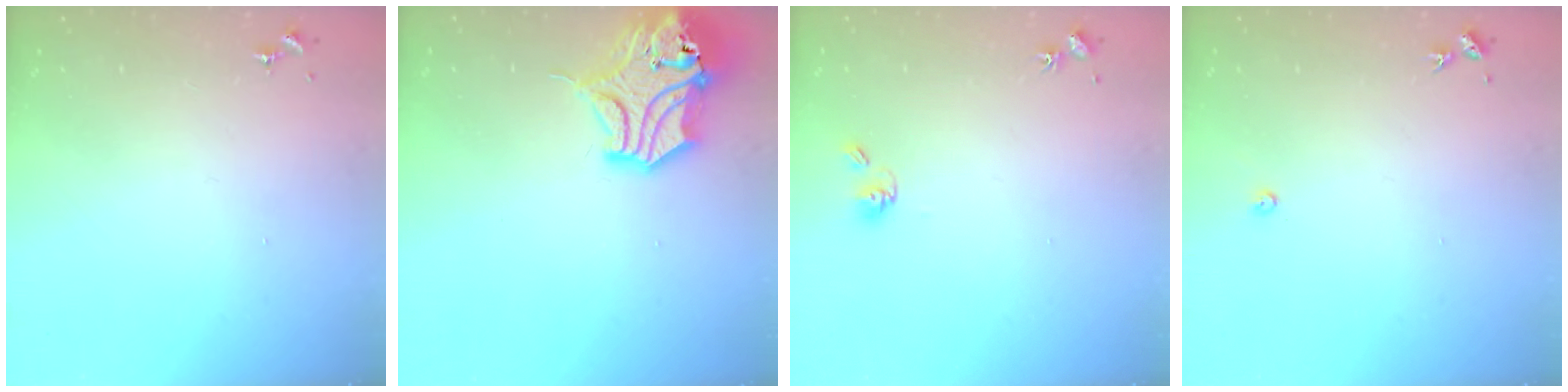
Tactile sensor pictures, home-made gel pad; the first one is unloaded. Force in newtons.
{"total": 15.4, "press": 15.3, "slide": 2.2}
{"total": 6.0, "press": 5.6, "slide": 2.1}
{"total": 2.2, "press": 2.2, "slide": 0.3}